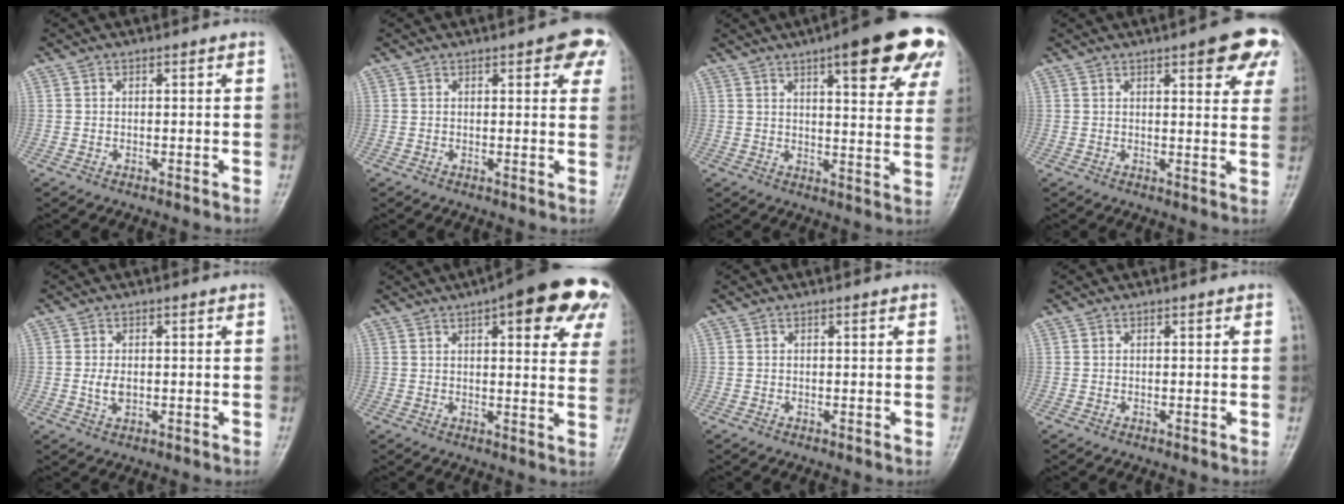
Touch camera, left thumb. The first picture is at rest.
{"total": 6.8, "force": [3.3, 2.5, 5.3], "torque": [-0.033, -0.005, 0.029]}
{"total": 20.1, "force": [10.8, 5.3, 16.0], "torque": [-0.180, -0.028, 0.132]}
{"total": 11.0, "force": [5.7, 3.5, 8.7], "torque": [-0.066, -0.016, 0.062]}
{"total": 2.5, "force": [-0.2, 1.6, 1.9], "torque": [-0.037, 0.000, -0.003]}
{"total": 19.3, "force": [9.4, 6.4, 15.6], "torque": [-0.171, -0.008, 0.106]}
{"total": 0.0}
{"total": 0.0}